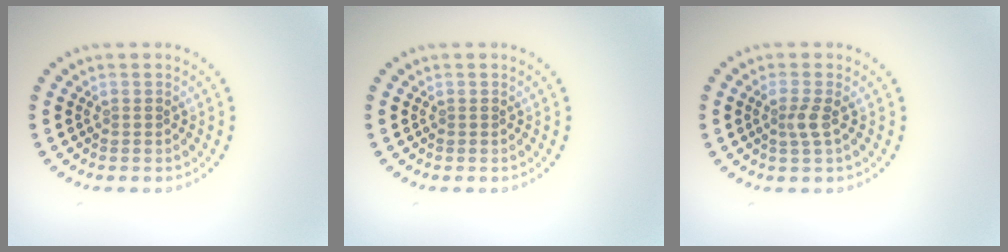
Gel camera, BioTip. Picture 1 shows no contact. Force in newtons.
{"total": 0.0}
{"total": 1.6, "press": 1.2, "slide": 1.1}